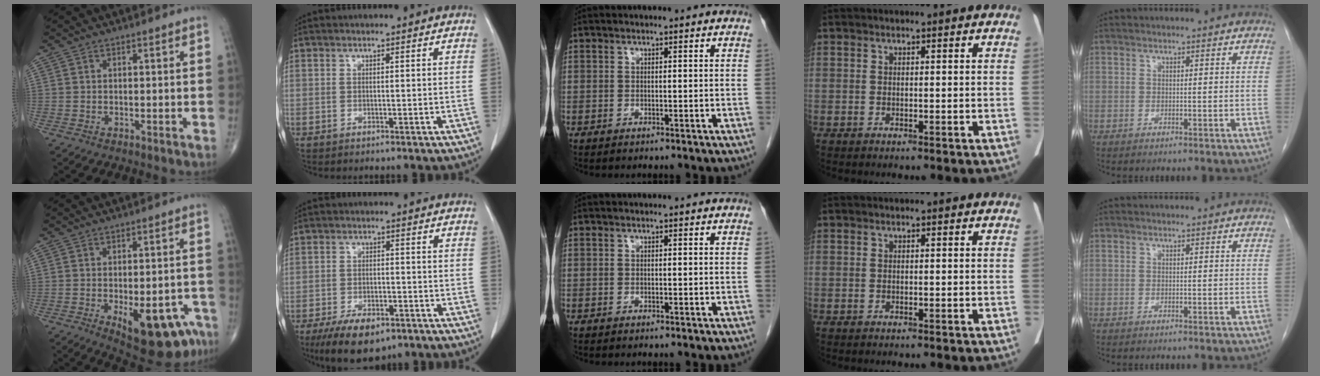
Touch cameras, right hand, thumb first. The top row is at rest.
{"thumb": {"total": 15.3, "force": [-7.0, 6.5, 11.9], "torque": [-0.109, 0.024, -0.077]}, "index": {"total": 8.8, "force": [-5.9, 3.9, 5.3], "torque": [-0.090, -0.008, -0.094]}}